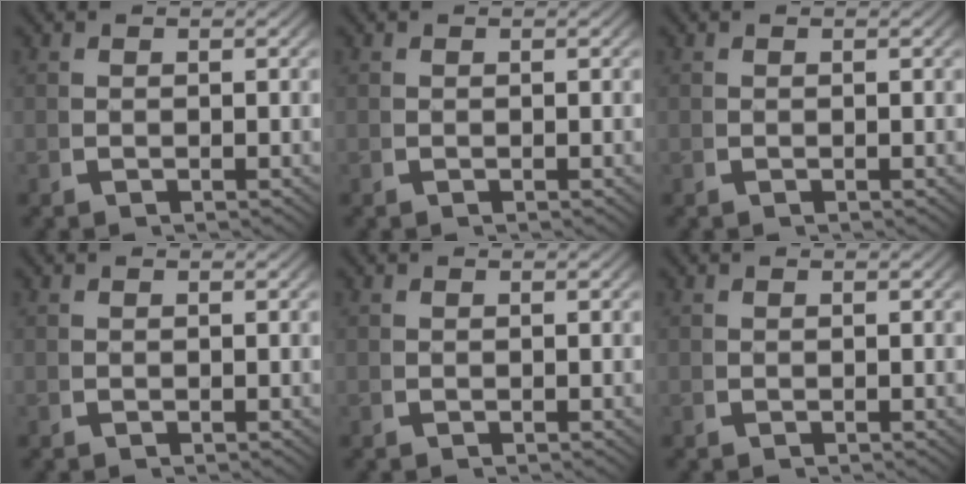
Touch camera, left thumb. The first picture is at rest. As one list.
[{"total": 0.0}, {"total": 0.0}, {"total": 0.0}, {"total": 0.0}, {"total": 0.0}]